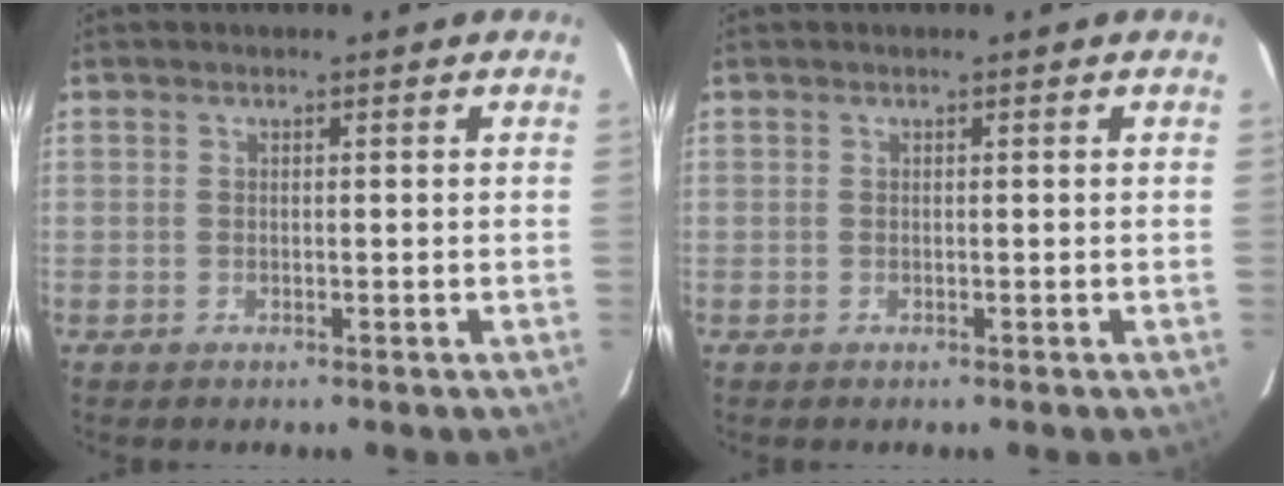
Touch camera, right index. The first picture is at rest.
{"total": 0.0}